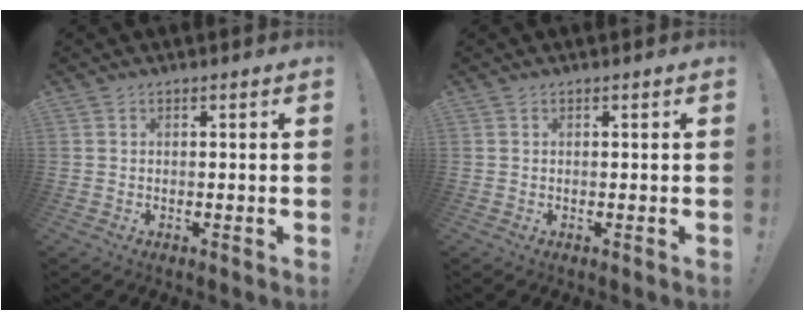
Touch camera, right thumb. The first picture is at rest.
{"total": 0.0}